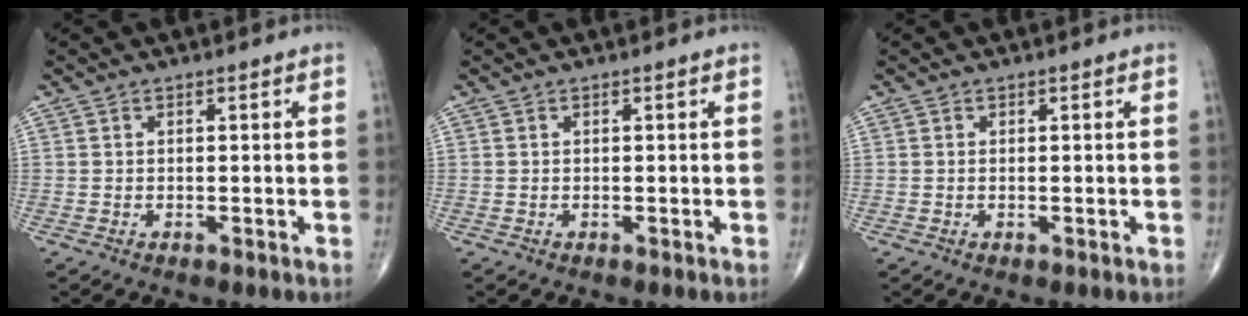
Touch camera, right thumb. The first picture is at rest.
{"total": 0.0}
{"total": 0.0}